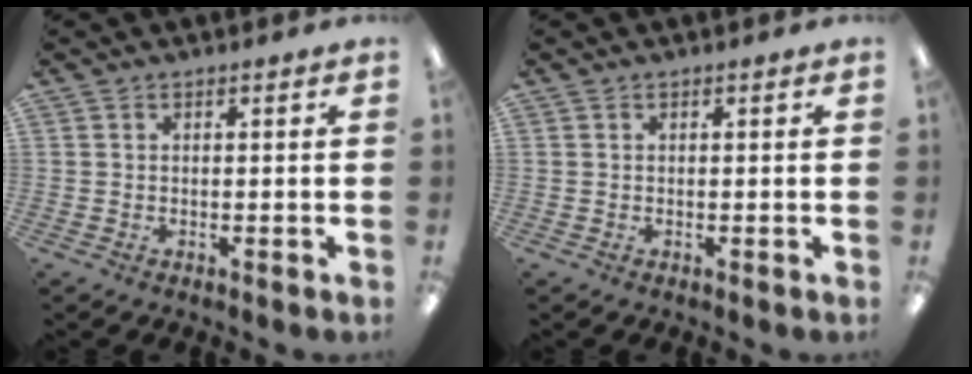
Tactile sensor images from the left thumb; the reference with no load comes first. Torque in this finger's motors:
{"motor_torque": [-0.13, -0.04, -0.21, 0.02, 0.00]}